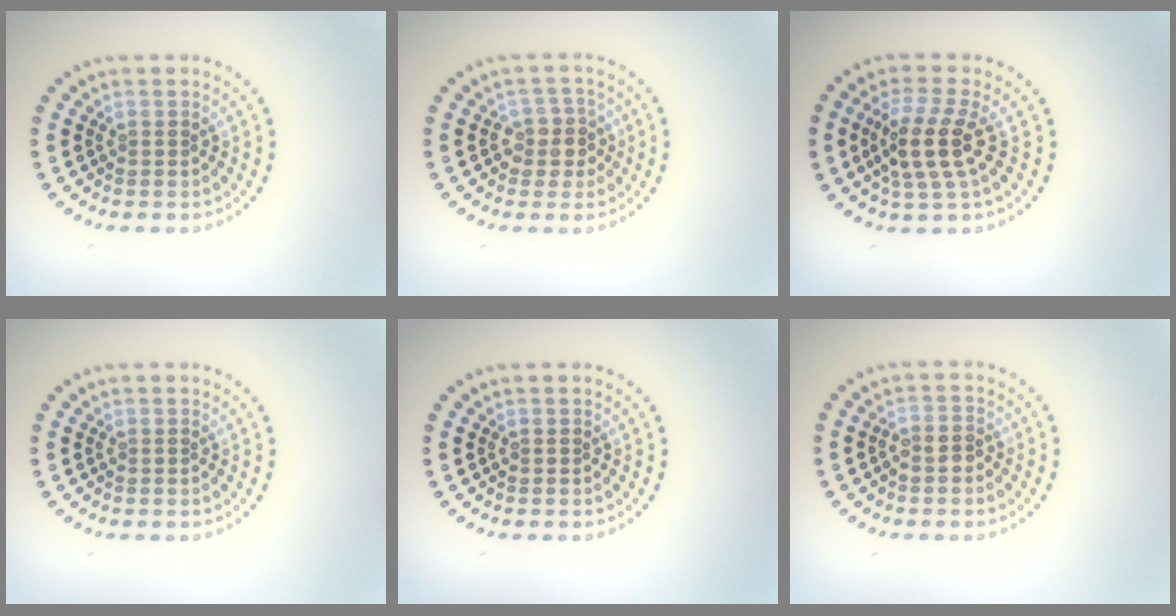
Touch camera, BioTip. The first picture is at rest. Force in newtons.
{"total": 2.5, "press": 2.3, "slide": 1.0}
{"total": 3.9, "press": 3.5, "slide": 1.9}
{"total": 0.0}
{"total": 0.0}
{"total": 1.3, "press": 1.1, "slide": 0.7}